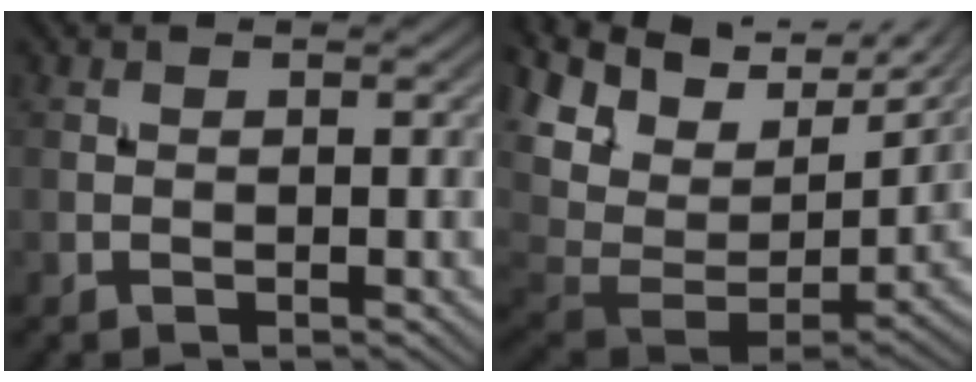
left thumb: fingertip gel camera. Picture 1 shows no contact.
{"total": 14.6, "force": [4.5, 8.9, 10.6], "torque": [-0.232, -0.004, 0.112]}